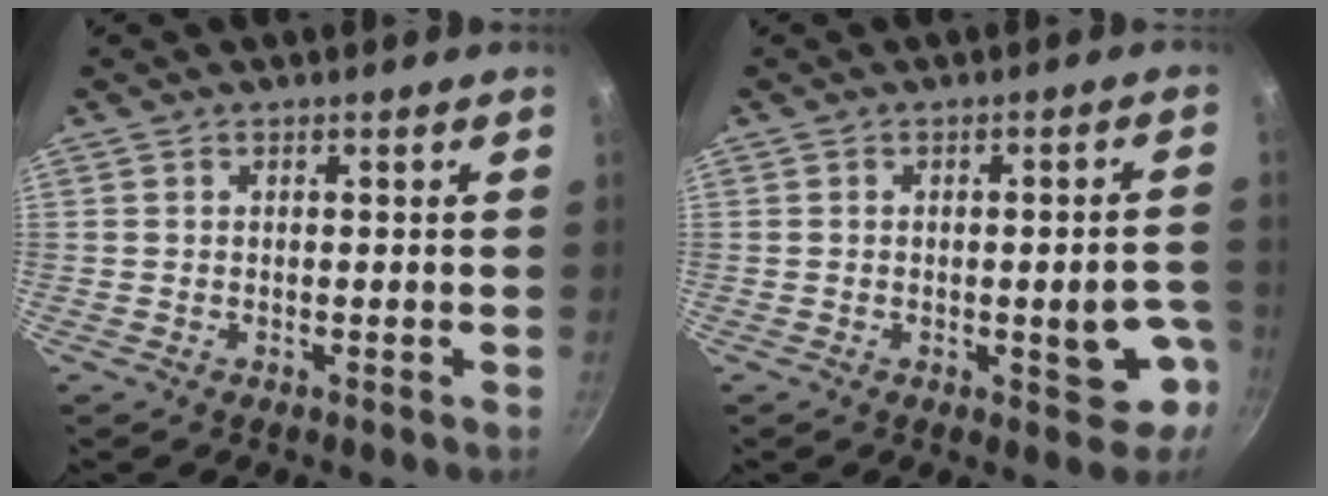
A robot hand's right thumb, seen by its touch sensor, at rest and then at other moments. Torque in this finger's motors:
{"motor_torque": [-0.13, 0.31, -0.06, -0.02, -0.02]}